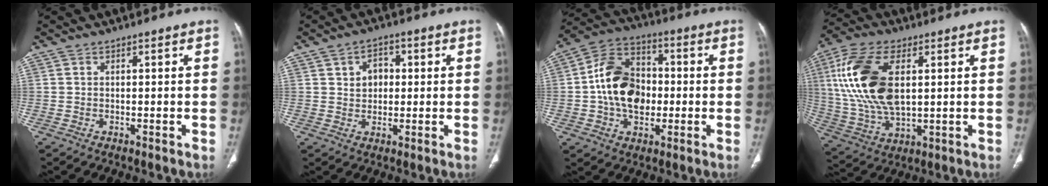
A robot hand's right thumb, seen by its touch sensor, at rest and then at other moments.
{"total": 4.8, "force": [1.0, 3.7, 2.9], "torque": [-0.022, 0.003, 0.014]}
{"total": 15.3, "force": [-0.8, 11.0, 10.6], "torque": [-0.161, 0.028, -0.017]}
{"total": 18.8, "force": [3.8, 9.7, 15.6], "torque": [-0.328, -0.005, 0.076]}